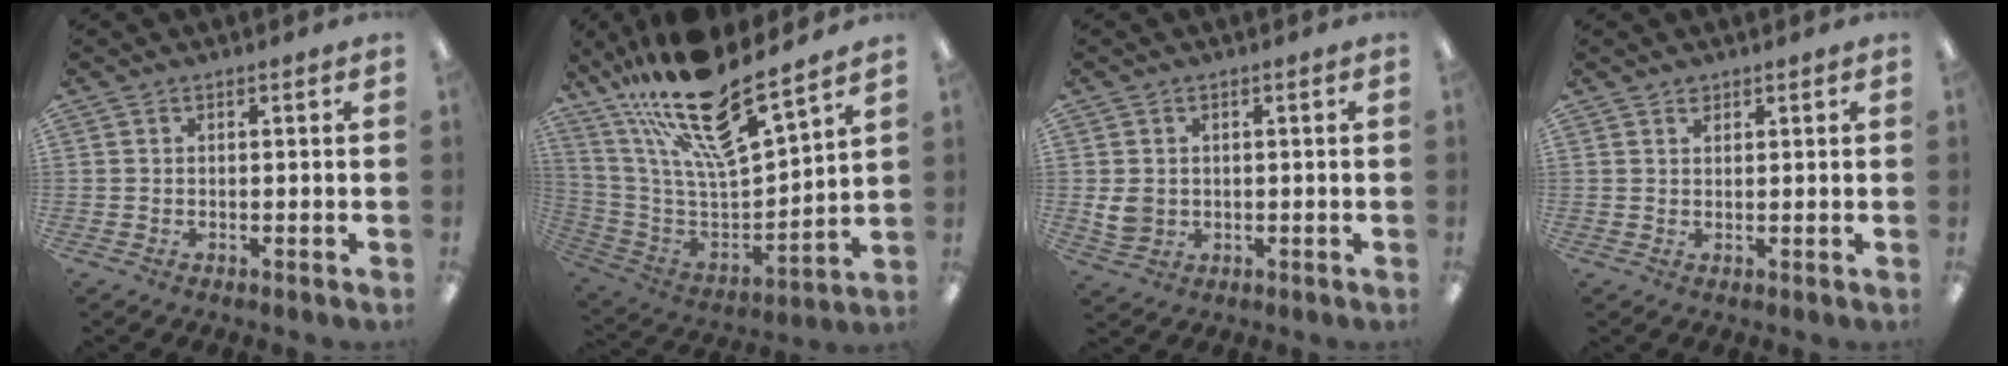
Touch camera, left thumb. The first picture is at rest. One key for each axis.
{"total": 23.1, "fx": 18.0, "fy": 5.4, "fz": 13.4, "tx": -0.237, "ty": -0.125, "tz": 0.305}
{"total": 4.6, "fx": 0.5, "fy": 4.0, "fz": 2.3, "tx": -0.033, "ty": 0.000, "tz": 0.009}
{"total": 1.4, "fx": 1.2, "fy": 0.7, "fz": 0.3, "tx": 0.001, "ty": -0.004, "tz": 0.022}